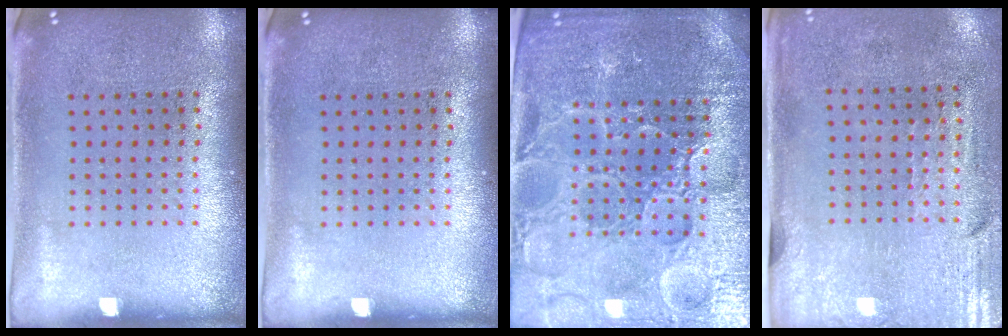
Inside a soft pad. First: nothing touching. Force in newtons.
{"total": 0.0}
{"total": 5.2, "press": 4.9, "slide": 1.8}
{"total": 3.0, "press": 2.5, "slide": 1.6}